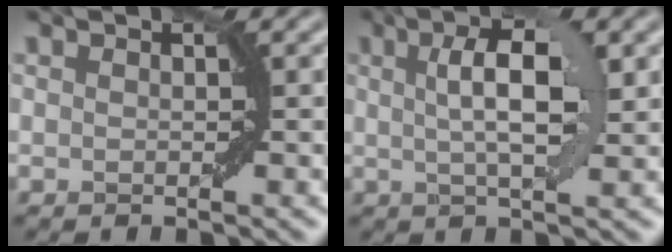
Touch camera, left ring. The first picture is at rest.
{"total": 5.7, "force": [1.5, 1.5, 5.3], "torque": [-0.080, 0.008, 0.023]}